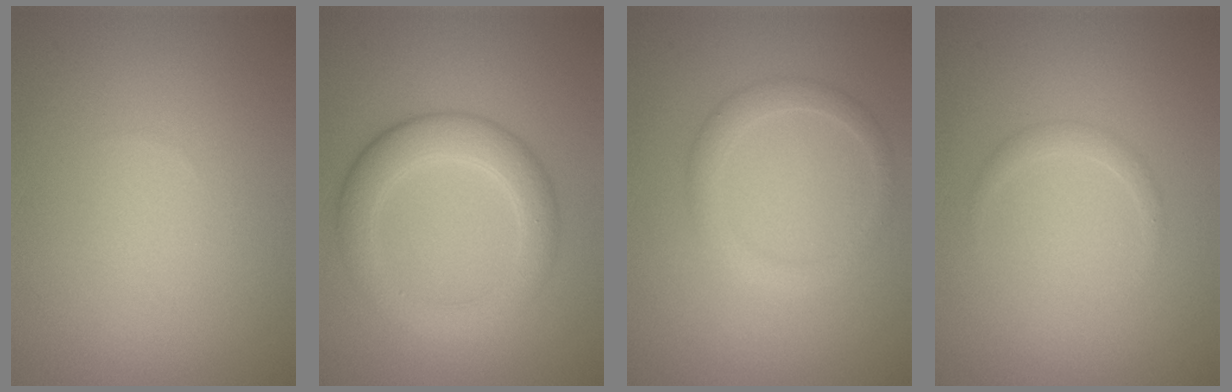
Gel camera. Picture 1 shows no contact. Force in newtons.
{"total": 4.5, "press": 4.4, "slide": 0.4}
{"total": 2.0, "press": 2.0, "slide": 0.1}
{"total": 1.0, "press": 1.0, "slide": 0.0}